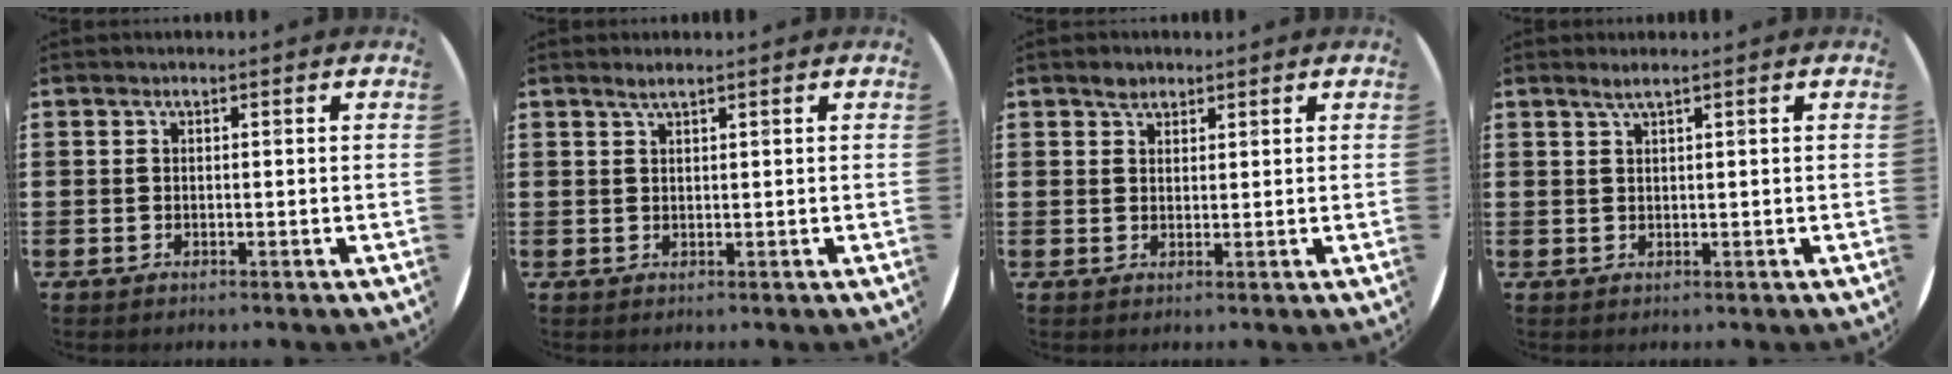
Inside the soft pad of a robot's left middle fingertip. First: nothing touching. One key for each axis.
{"total": 1.4, "fx": 1.1, "fy": 0.0, "fz": 0.8, "tx": -0.016, "ty": 0.003, "tz": 0.020}
{"total": 1.8, "fx": 1.5, "fy": 0.9, "fz": 0.3, "tx": 0.000, "ty": -0.001, "tz": 0.028}
{"total": 1.5, "fx": 1.0, "fy": -0.1, "fz": 1.0, "tx": -0.021, "ty": 0.001, "tz": 0.018}